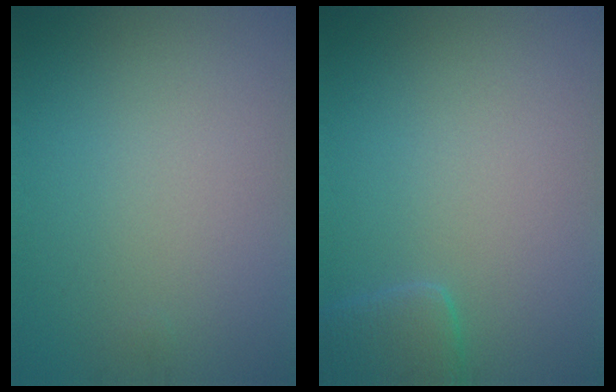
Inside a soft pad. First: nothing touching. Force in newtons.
{"total": 2.4, "press": 2.4, "slide": 0.2}